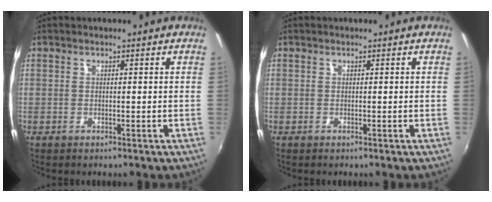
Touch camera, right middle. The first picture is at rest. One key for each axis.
{"total": 0.0}